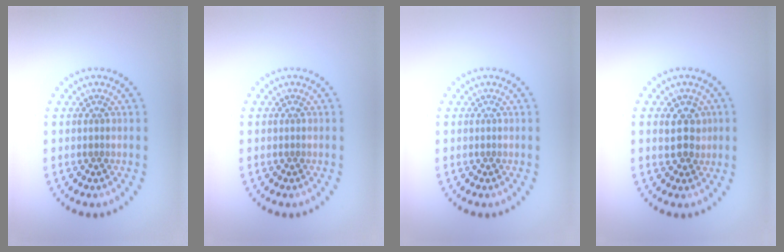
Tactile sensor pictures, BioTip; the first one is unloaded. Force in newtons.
{"total": 0.0}
{"total": 0.0}
{"total": 2.8, "press": 2.7, "slide": 0.7}